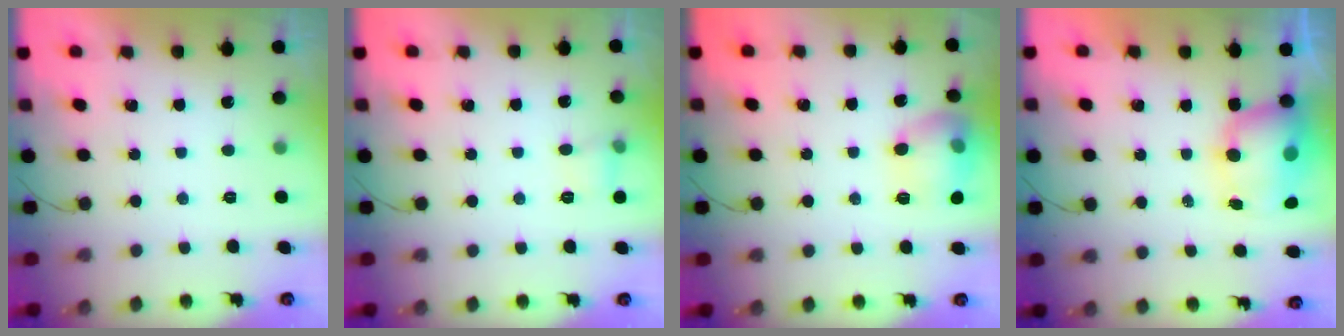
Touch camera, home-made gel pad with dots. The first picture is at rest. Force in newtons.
{"total": 5.3, "press": 5.1, "slide": 1.3}
{"total": 12.8, "press": 12.7, "slide": 1.1}
{"total": 10.0, "press": 9.6, "slide": 2.7}